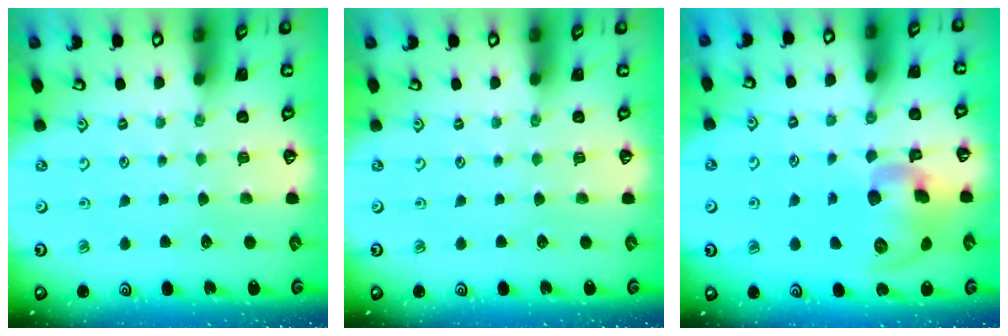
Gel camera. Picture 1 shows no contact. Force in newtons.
{"total": 0.0}
{"total": 14.7, "press": 14.5, "slide": 2.7}